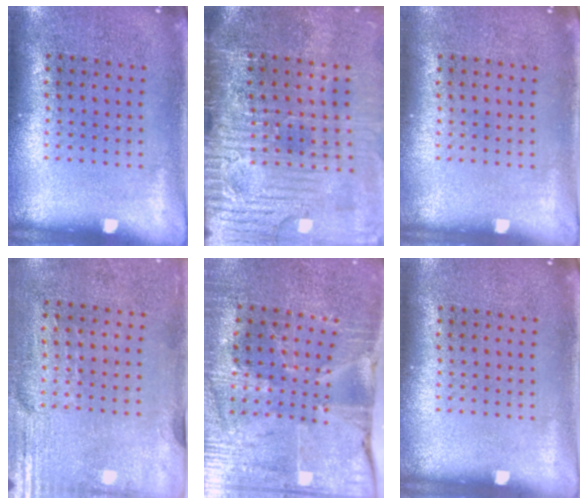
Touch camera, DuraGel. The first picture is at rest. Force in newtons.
{"total": 4.6, "press": 4.0, "slide": 2.3}
{"total": 0.0}
{"total": 2.9, "press": 2.4, "slide": 1.6}
{"total": 3.4, "press": 3.3, "slide": 0.4}
{"total": 0.0}